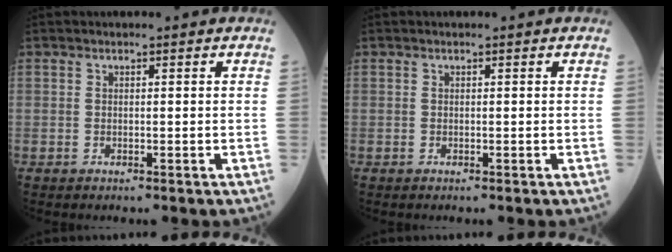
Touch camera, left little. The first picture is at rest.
{"total": 0.0}